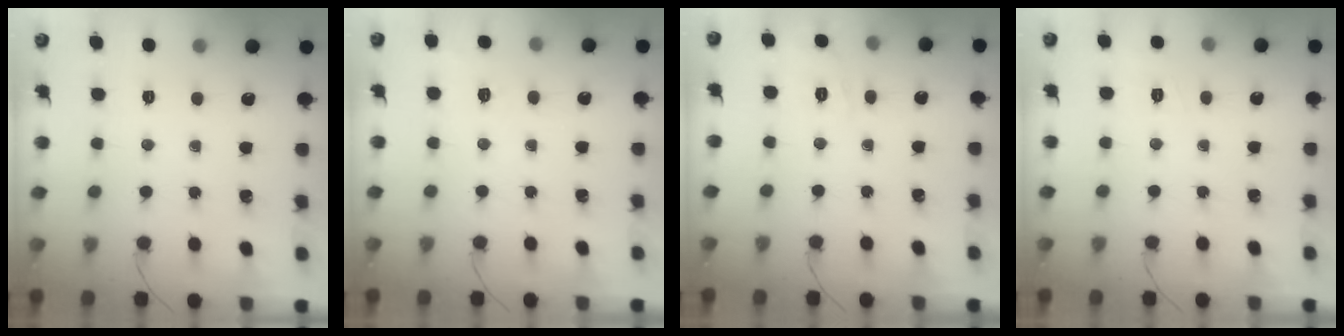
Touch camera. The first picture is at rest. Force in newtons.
{"total": 8.2, "press": 7.9, "slide": 2.0}
{"total": 2.2, "press": 1.2, "slide": 1.8}
{"total": 7.6, "press": 7.4, "slide": 1.9}